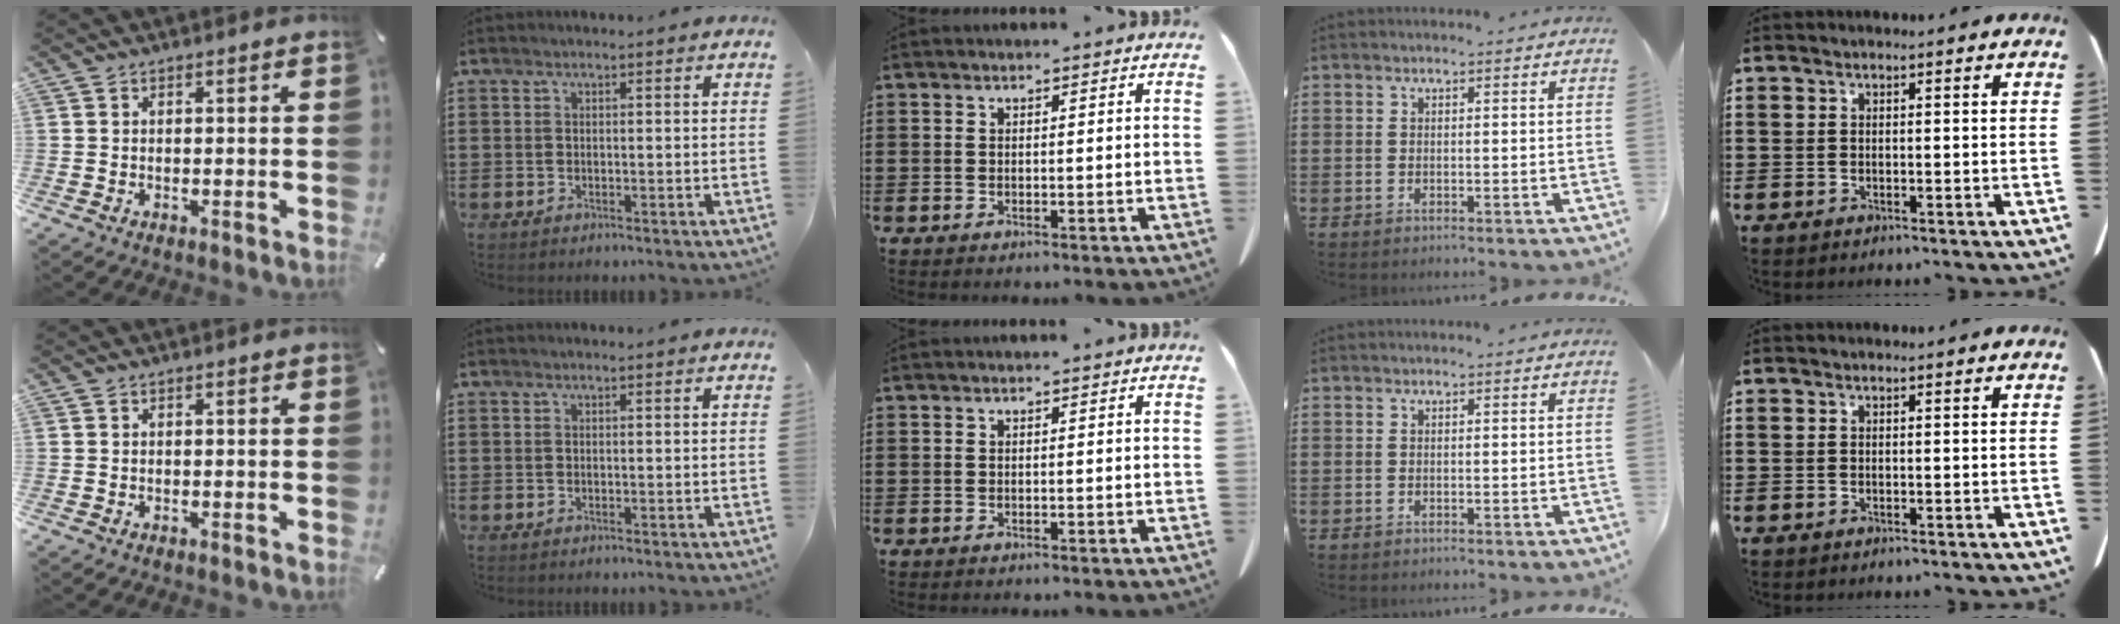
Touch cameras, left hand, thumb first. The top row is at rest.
{}